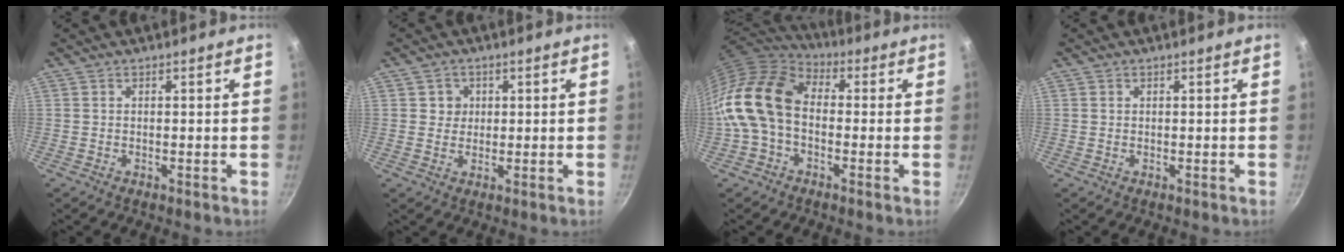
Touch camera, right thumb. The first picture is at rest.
{"total": 3.1, "force": [0.8, 3.0, 0.6], "torque": [0.013, 0.002, 0.008]}
{"total": 16.0, "force": [-1.3, 11.1, 11.4], "torque": [-0.205, 0.040, -0.046]}
{"total": 0.6, "force": [0.2, 0.5, 0.2], "torque": [-0.002, 0.003, 0.003]}